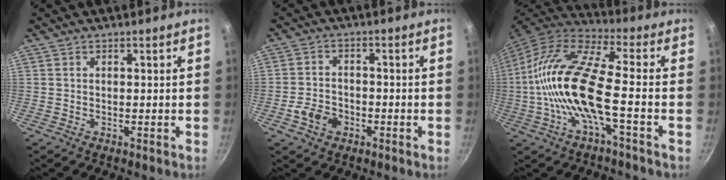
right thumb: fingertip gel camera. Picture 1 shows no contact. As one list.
[{"total": 5.2, "force": [-2.4, 3.8, 2.7], "torque": [-0.044, 0.023, -0.046]}, {"total": 17.5, "force": [-2.8, 4.9, 16.6], "torque": [-0.327, 0.036, -0.071]}]